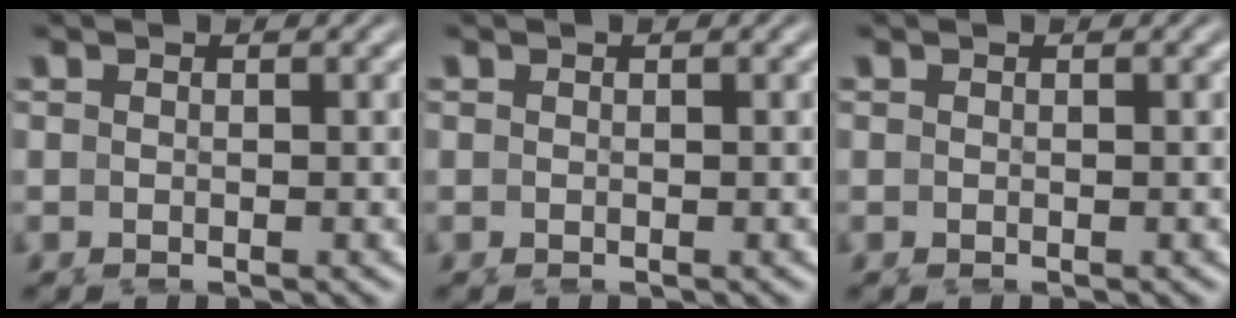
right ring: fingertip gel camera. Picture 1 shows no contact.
{"total": 0.0}
{"total": 0.0}